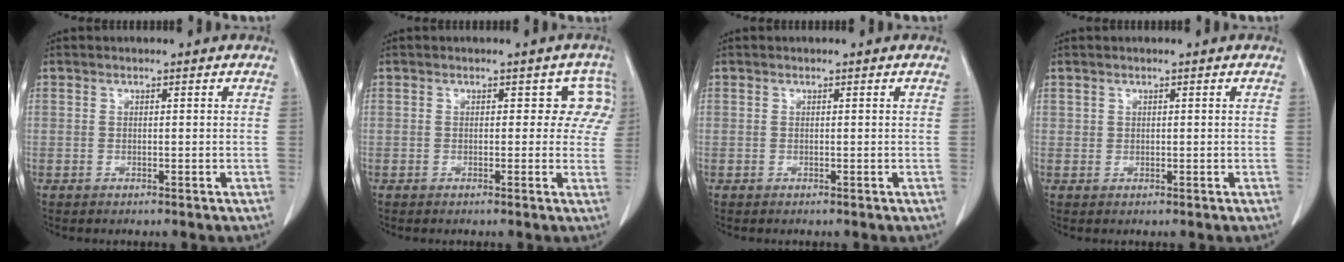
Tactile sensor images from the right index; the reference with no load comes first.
{"total": 4.0, "force": [1.1, 2.8, 2.6], "torque": [0.005, 0.016, 0.000]}
{"total": 0.0}
{"total": 0.6, "force": [0.3, 0.5, 0.0], "torque": [0.006, 0.002, 0.004]}